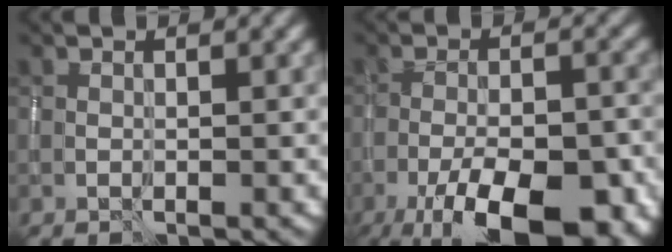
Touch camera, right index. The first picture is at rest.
{"total": 12.6, "force": [-7.0, 4.6, 9.5], "torque": [-0.146, -0.006, -0.110]}